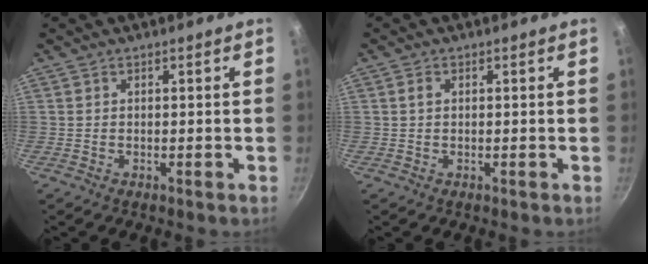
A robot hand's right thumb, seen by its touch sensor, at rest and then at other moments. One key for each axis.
{"total": 1.4, "fx": 0.4, "fy": 1.0, "fz": 0.9, "tx": -0.016, "ty": 0.003, "tz": 0.007}